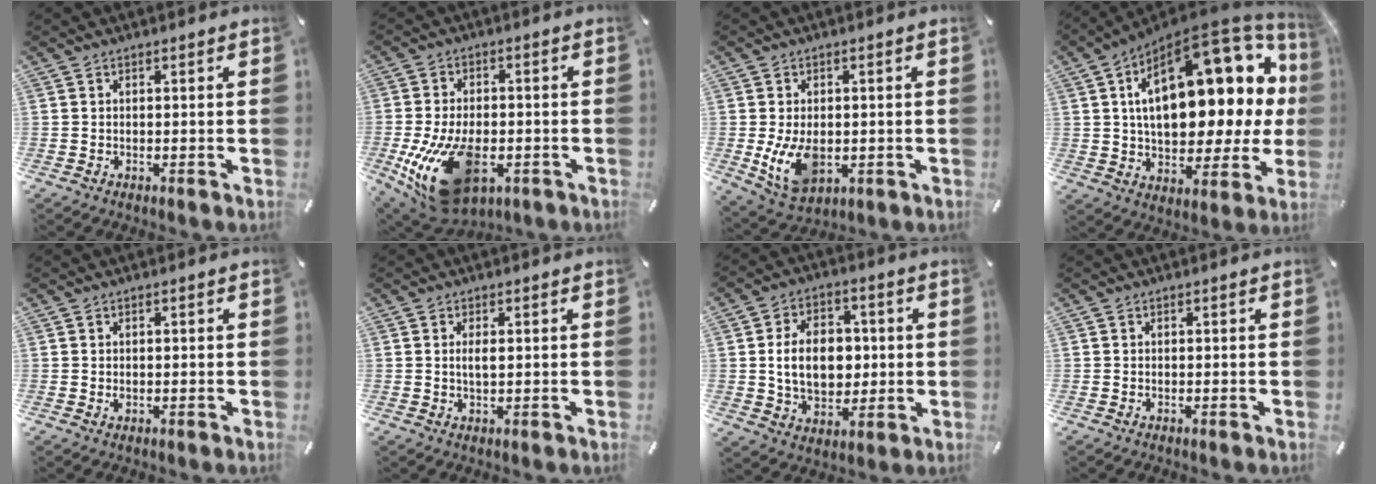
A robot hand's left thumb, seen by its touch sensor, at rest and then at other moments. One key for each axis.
{"total": 19.1, "fx": -5.3, "fy": 11.2, "fz": 14.5, "tx": -0.275, "ty": 0.007, "tz": -0.075}
{"total": 9.4, "fx": -1.1, "fy": 6.4, "fz": 6.8, "tx": -0.135, "ty": -0.005, "tz": -0.017}
{"total": 26.5, "fx": 7.8, "fy": 14.0, "fz": 21.1, "tx": -0.319, "ty": -0.058, "tz": 0.136}
{"total": 0.7, "fx": 0.0, "fy": 0.6, "fz": 0.4, "tx": -0.010, "ty": 0.001, "tz": -0.001}
{"total": 2.3, "fx": 0.4, "fy": 0.8, "fz": 2.1, "tx": -0.044, "ty": 0.002, "tz": 0.006}
{"total": 12.7, "fx": 0.5, "fy": 9.3, "fz": 8.7, "tx": -0.160, "ty": 0.007, "tz": 0.008}
{"total": 0.0}